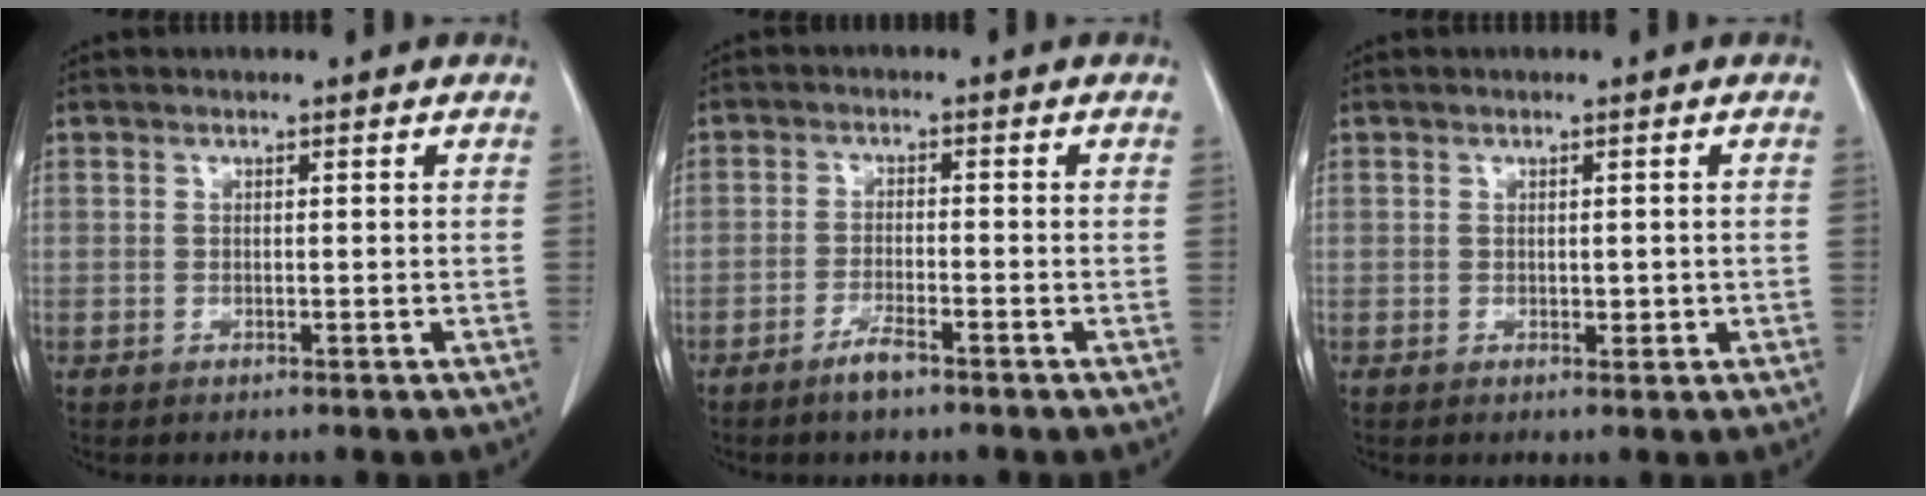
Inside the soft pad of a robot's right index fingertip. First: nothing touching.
{"total": 3.3, "force": [-2.4, 0.5, 2.2], "torque": [-0.042, -0.001, -0.043]}
{"total": 1.3, "force": [-0.1, 0.8, 1.0], "torque": [-0.010, -0.001, 0.002]}